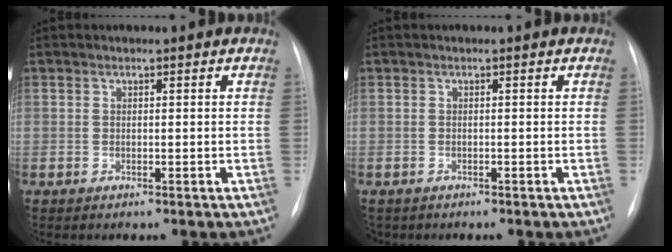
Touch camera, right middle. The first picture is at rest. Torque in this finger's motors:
{"motor_torque": [-0.36, -0.27, 0.00, -0.01]}